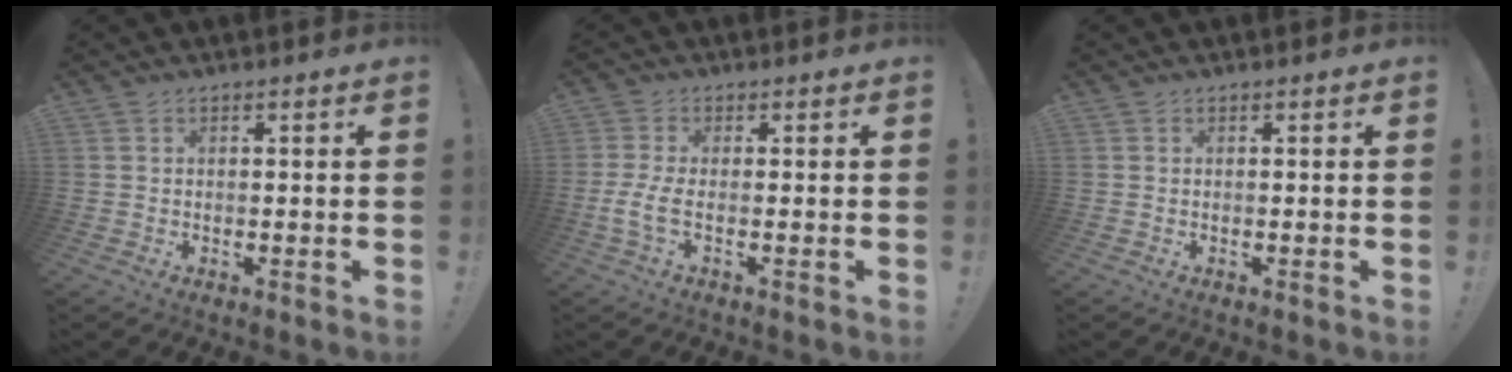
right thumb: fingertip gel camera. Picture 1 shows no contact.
{"total": 5.4, "force": [-1.2, 2.1, 4.8], "torque": [-0.099, -0.006, -0.019]}
{"total": 0.0}